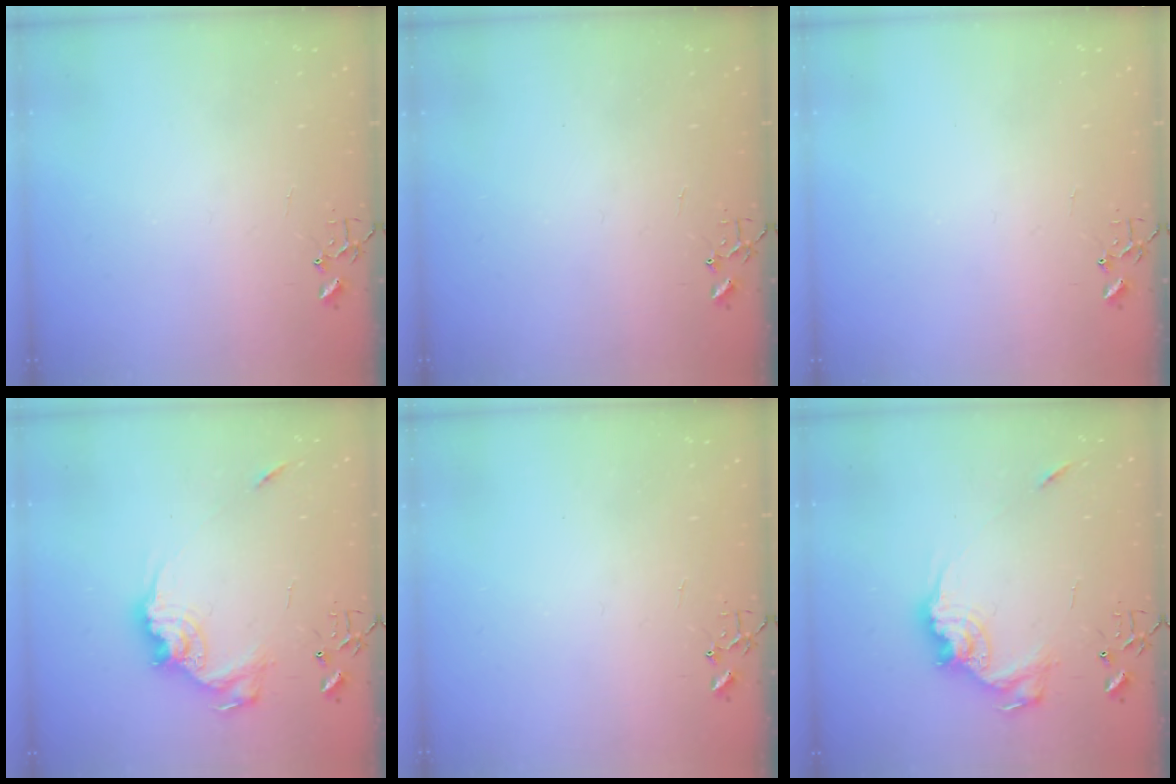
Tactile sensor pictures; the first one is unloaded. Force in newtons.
{"total": 0.0}
{"total": 0.0}
{"total": 14.8, "press": 14.8, "slide": 0.8}
{"total": 0.0}
{"total": 14.8, "press": 14.8, "slide": 0.8}